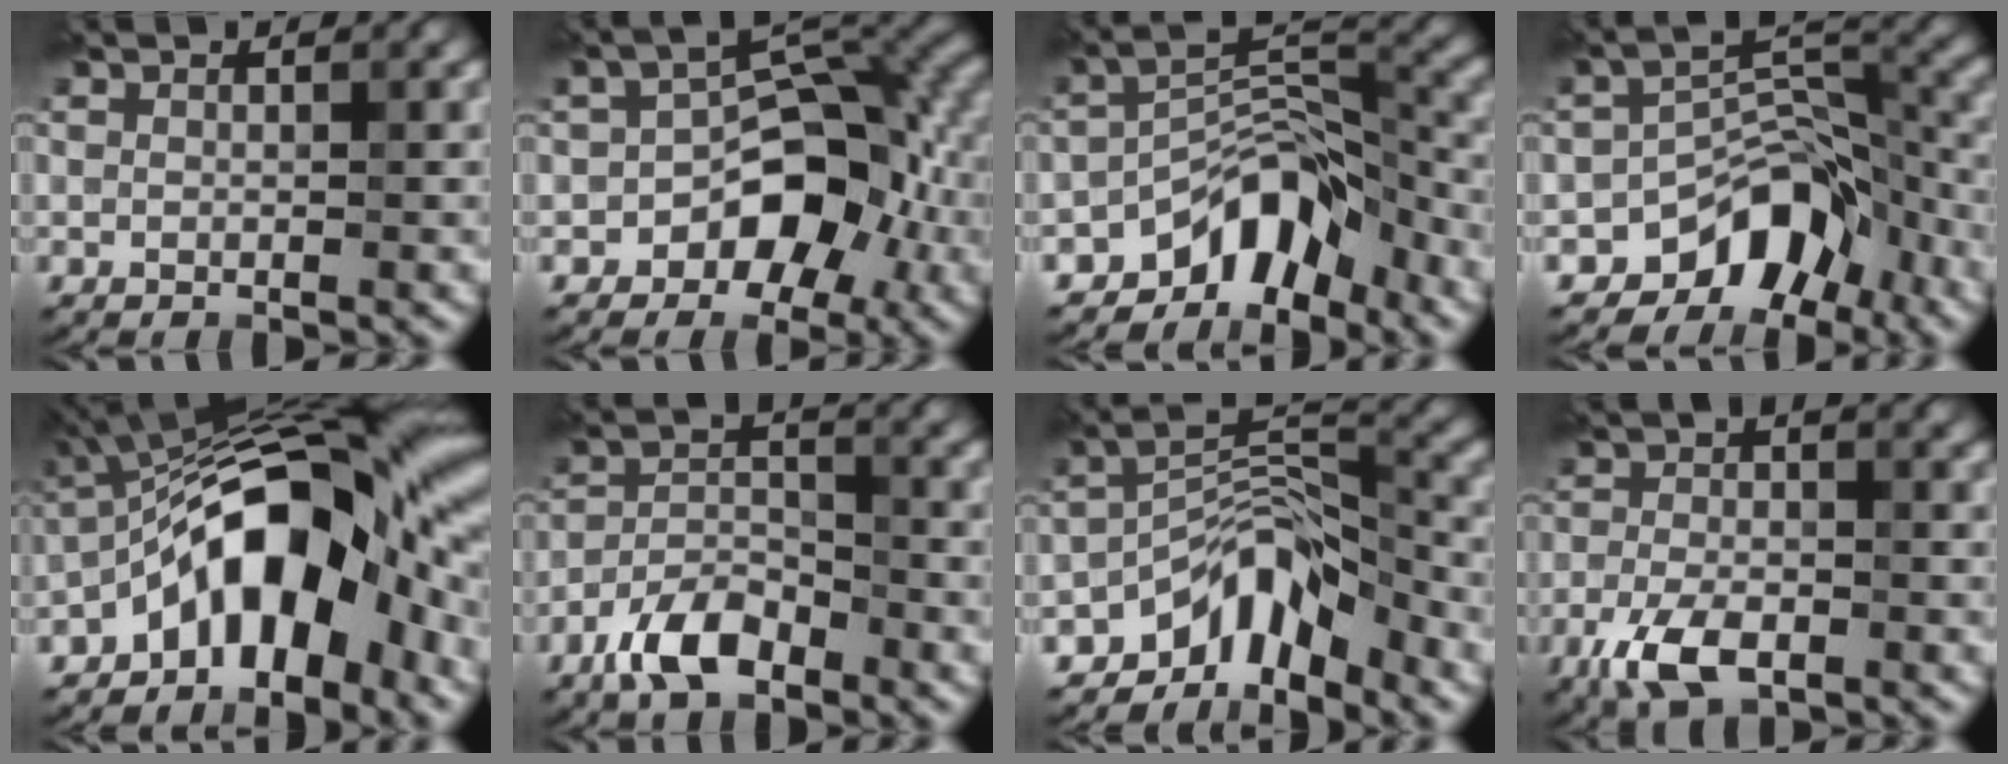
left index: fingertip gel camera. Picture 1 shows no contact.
{"total": 8.4, "force": [-2.9, 5.1, 6.0], "torque": [-0.072, 0.012, -0.054]}
{"total": 7.4, "force": [-5.1, 3.6, 4.0], "torque": [-0.043, 0.009, -0.097]}
{"total": 7.1, "force": [-4.7, 4.0, 3.5], "torque": [-0.029, 0.005, -0.084]}
{"total": 12.8, "force": [-4.1, 5.3, 10.9], "torque": [-0.159, 0.026, -0.078]}
{"total": 5.2, "force": [-3.6, 2.0, 3.2], "torque": [-0.056, 0.008, -0.074]}
{"total": 6.7, "force": [-4.7, 3.0, 3.7], "torque": [-0.044, 0.008, -0.092]}
{"total": 5.2, "force": [-2.7, 2.3, 3.8], "torque": [-0.085, -0.005, -0.055]}